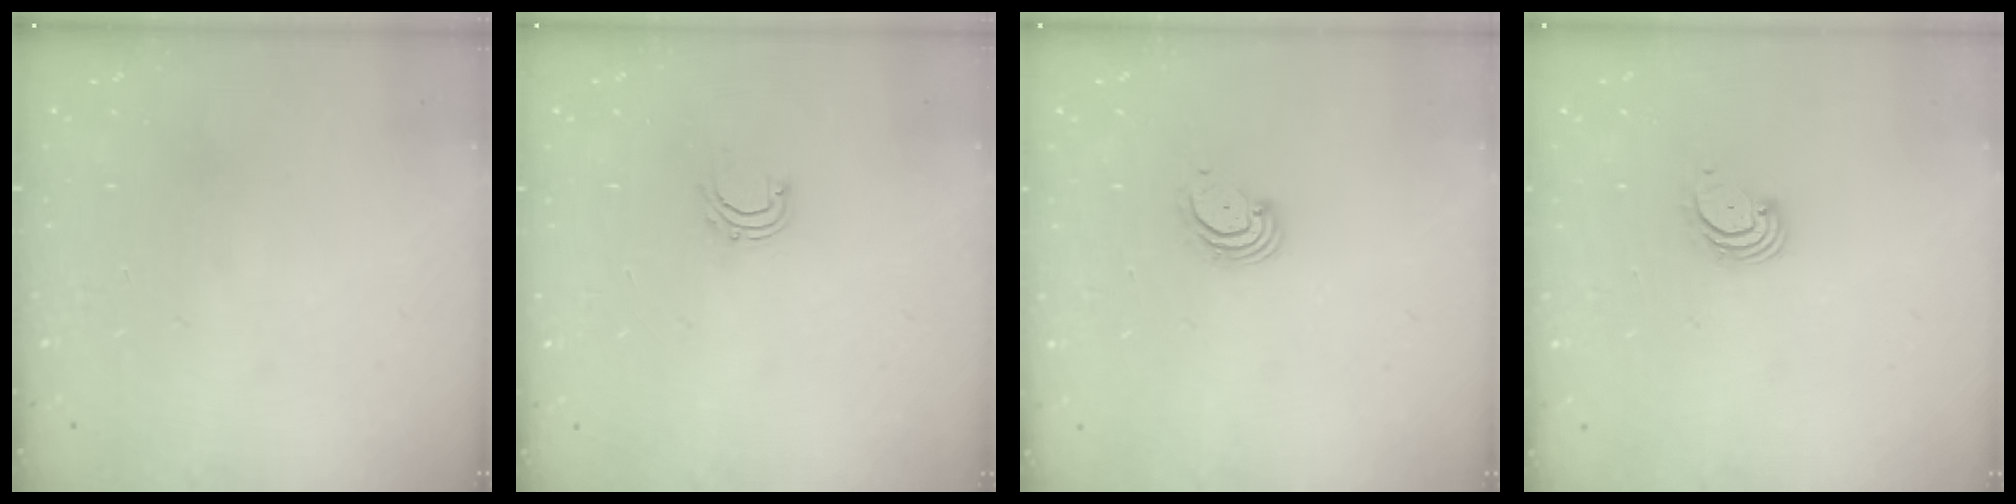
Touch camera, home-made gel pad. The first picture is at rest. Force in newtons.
{"total": 4.9, "press": 4.8, "slide": 0.4}
{"total": 3.1, "press": 3.1, "slide": 0.3}
{"total": 3.1, "press": 3.1, "slide": 0.3}